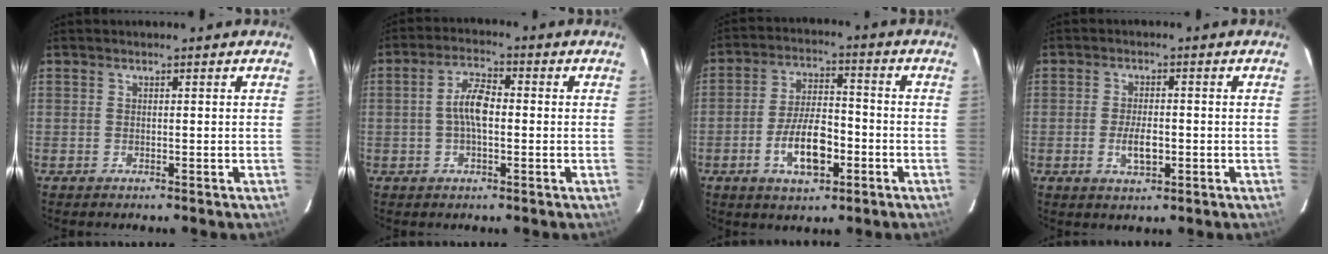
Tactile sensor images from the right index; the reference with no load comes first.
{"total": 5.7, "force": [-0.4, 2.2, 5.2], "torque": [-0.101, 0.013, -0.009]}
{"total": 10.2, "force": [-3.9, 4.4, 8.3], "torque": [-0.165, 0.006, -0.061]}
{"total": 4.6, "force": [-1.2, 2.0, 4.0], "torque": [-0.079, -0.003, -0.019]}